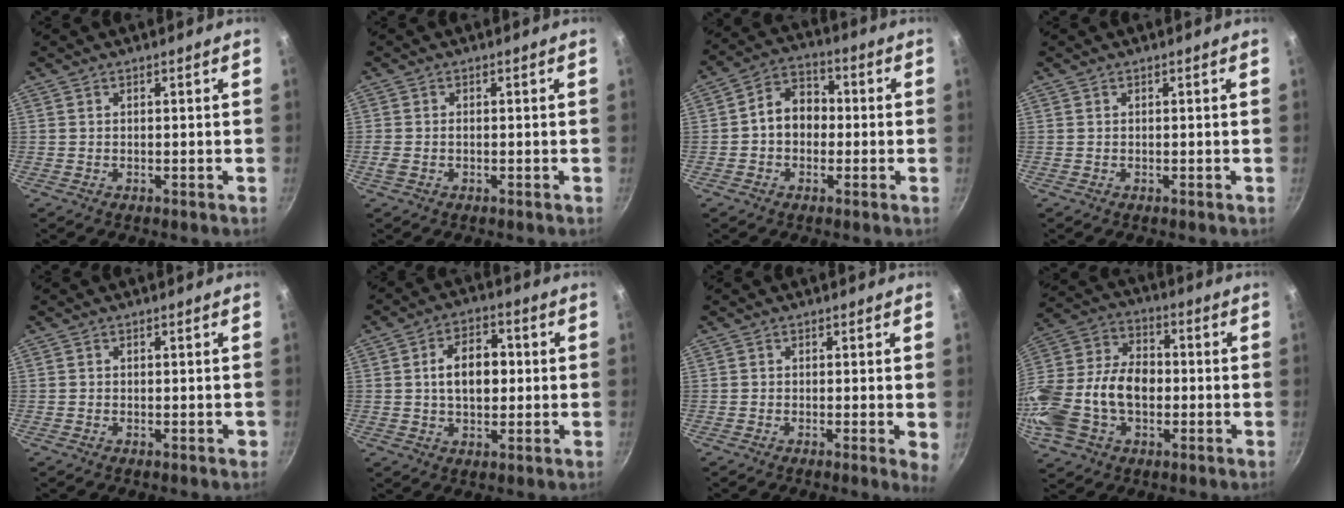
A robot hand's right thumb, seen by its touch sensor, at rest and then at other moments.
{"total": 1.7, "force": [-0.4, 1.0, 1.3], "torque": [-0.030, 0.003, -0.009]}
{"total": 8.2, "force": [-0.6, 6.4, 5.0], "torque": [-0.041, 0.027, -0.024]}
{"total": 0.0}
{"total": 0.8, "force": [-0.4, 0.6, 0.5], "torque": [-0.002, 0.004, -0.007]}
{"total": 9.3, "force": [0.5, 6.0, 7.1], "torque": [-0.086, 0.016, 0.003]}
{"total": 2.9, "force": [-0.3, 0.4, 2.8], "torque": [-0.036, -0.008, -0.009]}
{"total": 21.3, "force": [-3.3, 14.8, 15.0], "torque": [-0.299, 0.048, -0.062]}